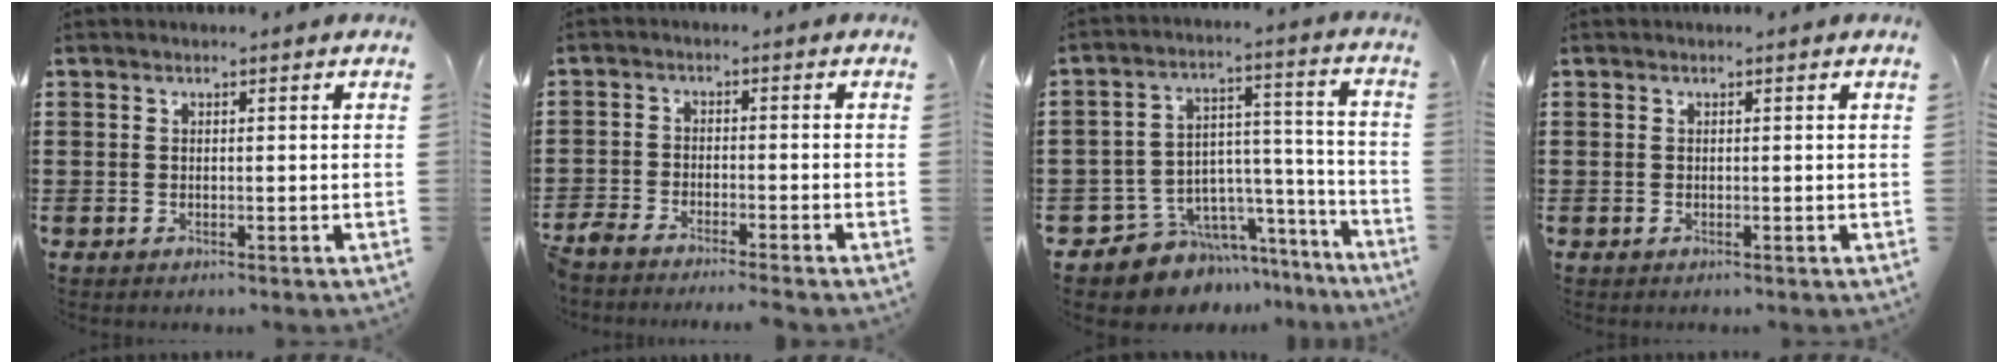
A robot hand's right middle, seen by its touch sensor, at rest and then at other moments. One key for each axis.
{"total": 3.0, "fx": -3.0, "fy": -0.1, "fz": 0.4, "tx": -0.033, "ty": -0.009, "tz": -0.070}
{"total": 8.3, "fx": -7.0, "fy": 4.4, "fz": 0.0, "tx": -0.014, "ty": 0.004, "tz": -0.129}
{"total": 0.0}